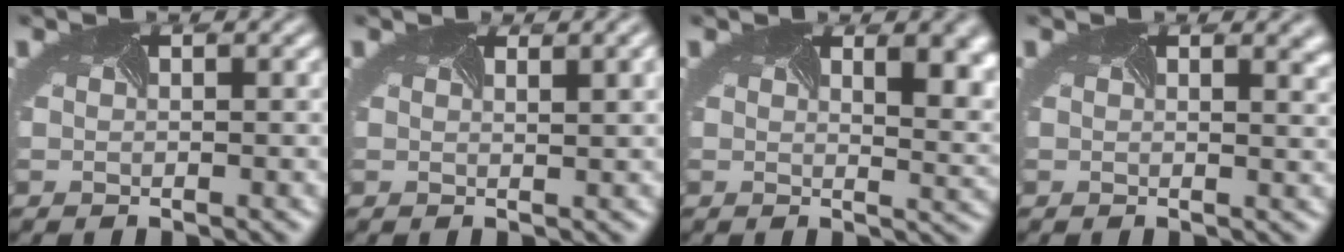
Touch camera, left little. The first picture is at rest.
{"total": 2.9, "force": [1.3, 1.1, 2.3], "torque": [-0.008, 0.014, -0.003]}
{"total": 7.8, "force": [3.0, 3.9, 6.1], "torque": [-0.052, 0.024, 0.032]}
{"total": 5.1, "force": [2.7, 2.7, 3.5], "torque": [-0.040, 0.023, 0.028]}